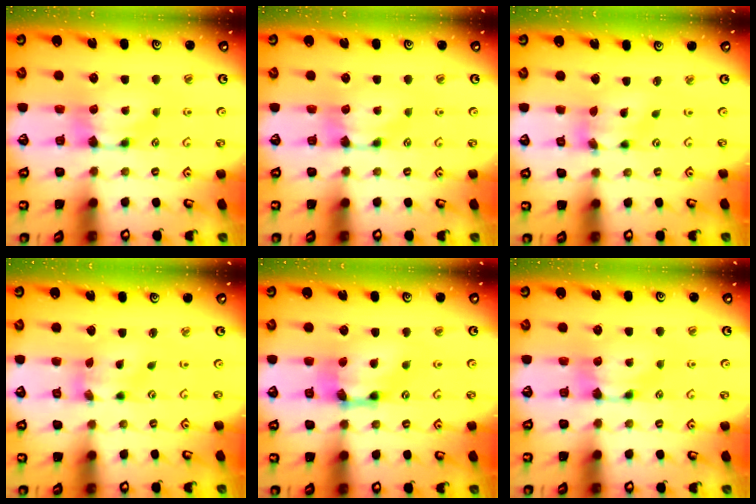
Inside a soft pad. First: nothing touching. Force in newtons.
{"total": 0.0}
{"total": 4.9, "press": 4.6, "slide": 1.8}
{"total": 2.4, "press": 1.6, "slide": 1.7}
{"total": 5.5, "press": 4.5, "slide": 3.1}
{"total": 0.0}